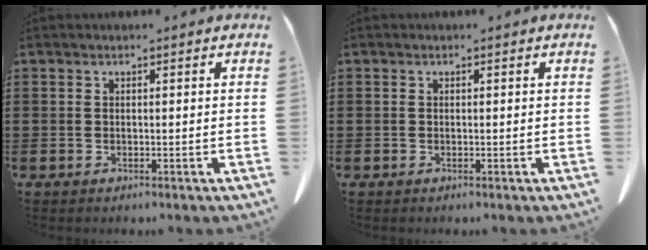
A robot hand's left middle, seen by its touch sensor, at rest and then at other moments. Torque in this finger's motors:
{"motor_torque": [-1.06, -1.08, 0.03, 0.00]}